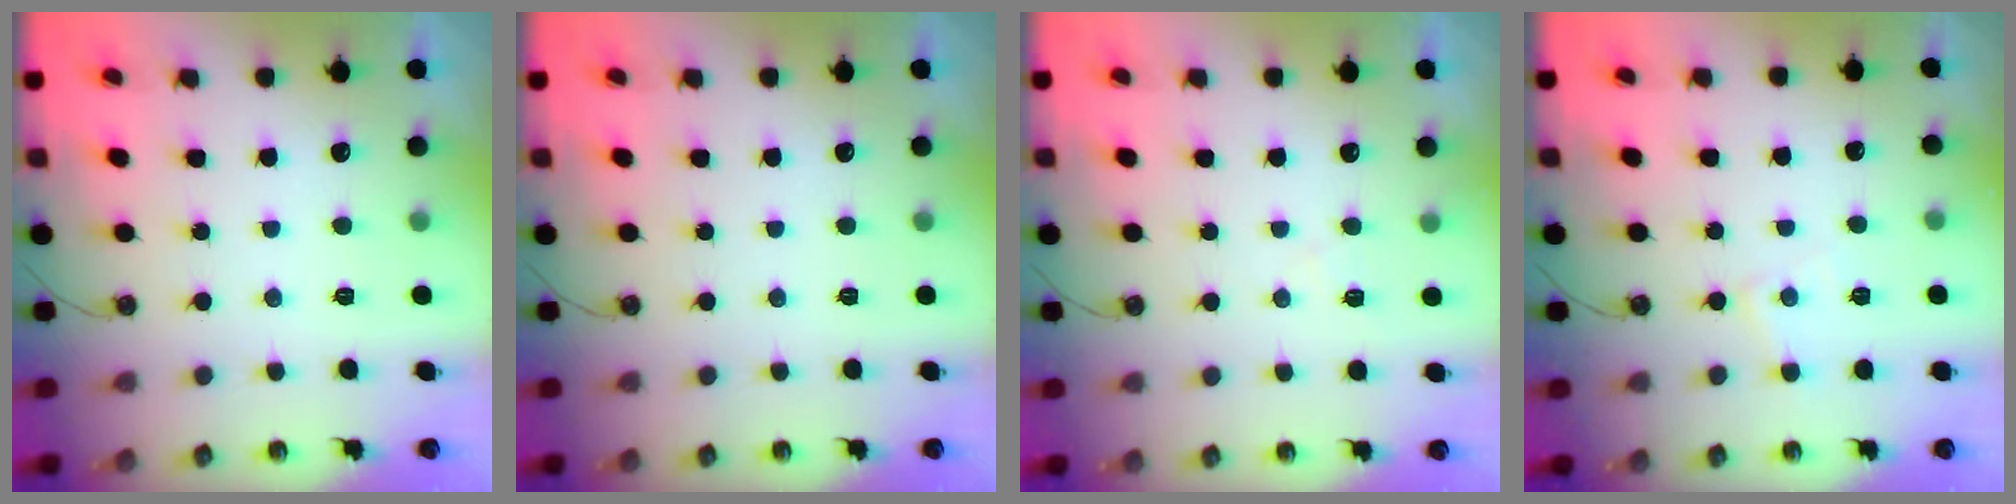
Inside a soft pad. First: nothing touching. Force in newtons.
{"total": 0.0}
{"total": 4.9, "press": 4.8, "slide": 0.7}
{"total": 5.3, "press": 5.2, "slide": 0.7}